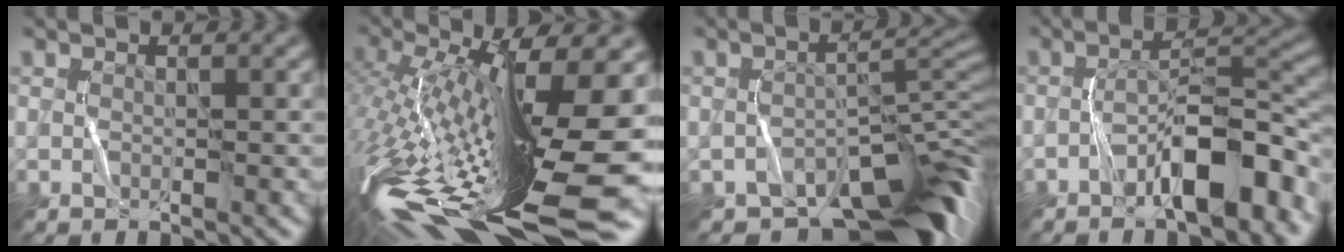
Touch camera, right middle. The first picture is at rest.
{"total": 17.5, "force": [-4.6, 4.9, 16.2], "torque": [-0.305, -0.005, -0.083]}
{"total": 10.0, "force": [-7.2, 4.3, 5.6], "torque": [-0.049, -0.001, -0.114]}
{"total": 7.5, "force": [-4.0, 2.5, 5.8], "torque": [-0.078, 0.032, -0.066]}